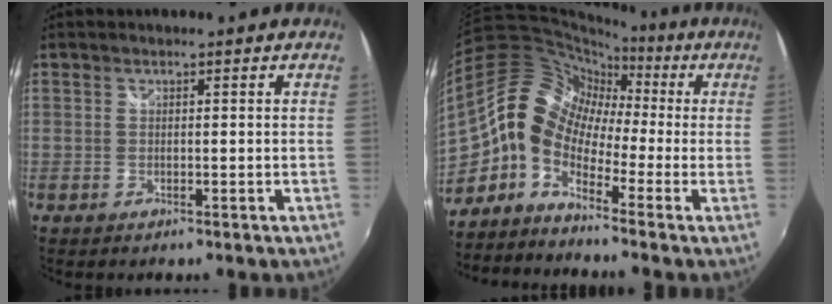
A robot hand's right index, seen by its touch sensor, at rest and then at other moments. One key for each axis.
{"total": 12.3, "fx": -3.0, "fy": 8.7, "fz": 8.1, "tx": -0.132, "ty": 0.025, "tz": -0.088}